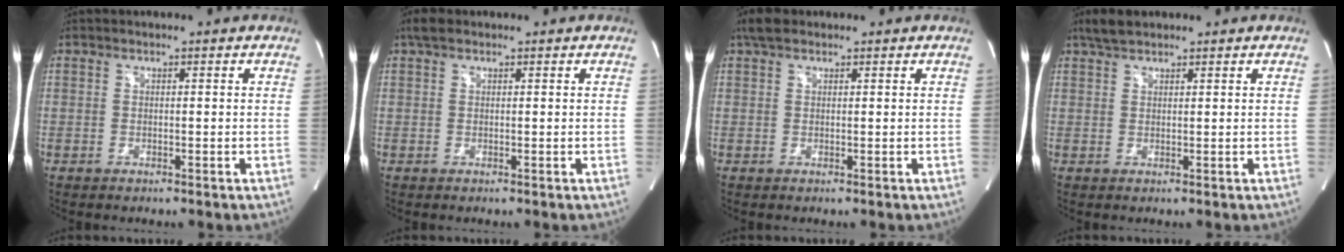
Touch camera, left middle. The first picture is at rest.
{"total": 1.9, "force": [1.3, 0.8, 1.0], "torque": [-0.025, 0.019, 0.025]}
{"total": 2.6, "force": [1.9, 1.2, 1.3], "torque": [-0.031, 0.020, 0.035]}
{"total": 3.0, "force": [2.5, 1.0, 1.3], "torque": [-0.034, 0.012, 0.048]}